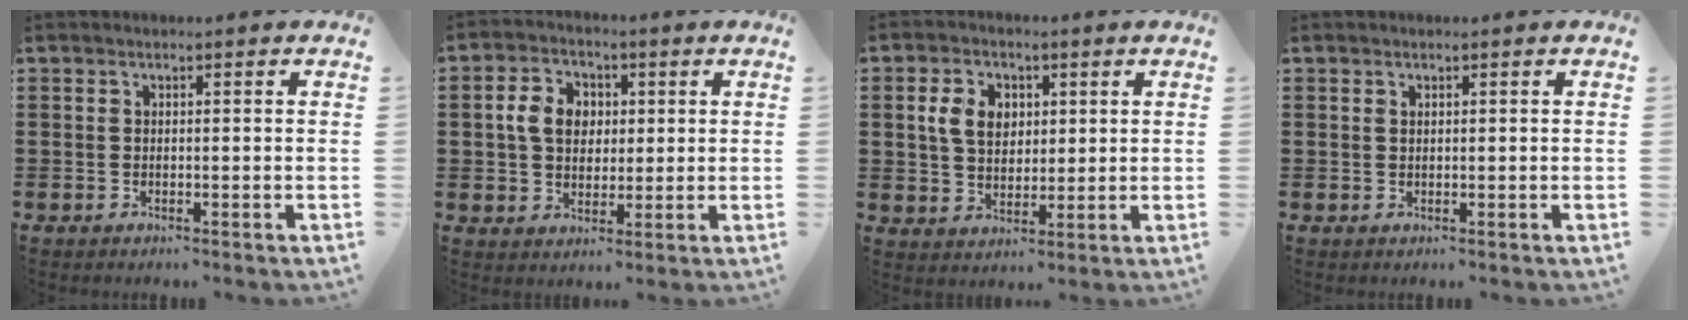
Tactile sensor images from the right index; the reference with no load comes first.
{"total": 6.3, "force": [0.8, 5.1, 3.6], "torque": [-0.086, 0.013, 0.008]}
{"total": 5.8, "force": [1.5, 4.3, 3.6], "torque": [-0.092, 0.012, 0.022]}
{"total": 0.5, "force": [0.3, 0.4, 0.2], "torque": [-0.005, 0.001, 0.007]}